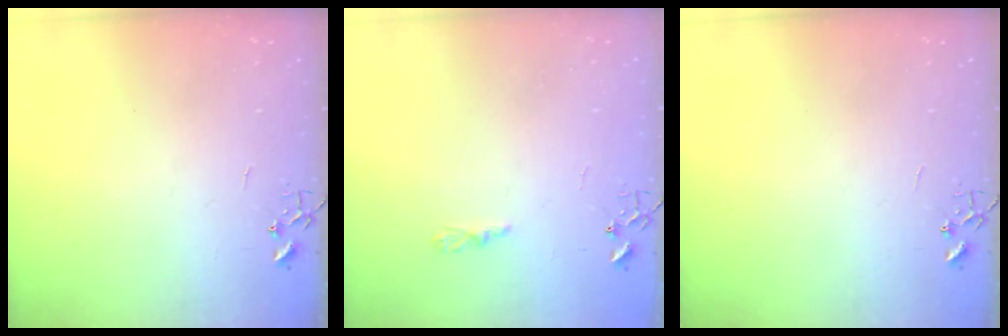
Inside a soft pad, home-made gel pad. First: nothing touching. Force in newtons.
{"total": 3.2, "press": 3.1, "slide": 0.4}
{"total": 0.0}